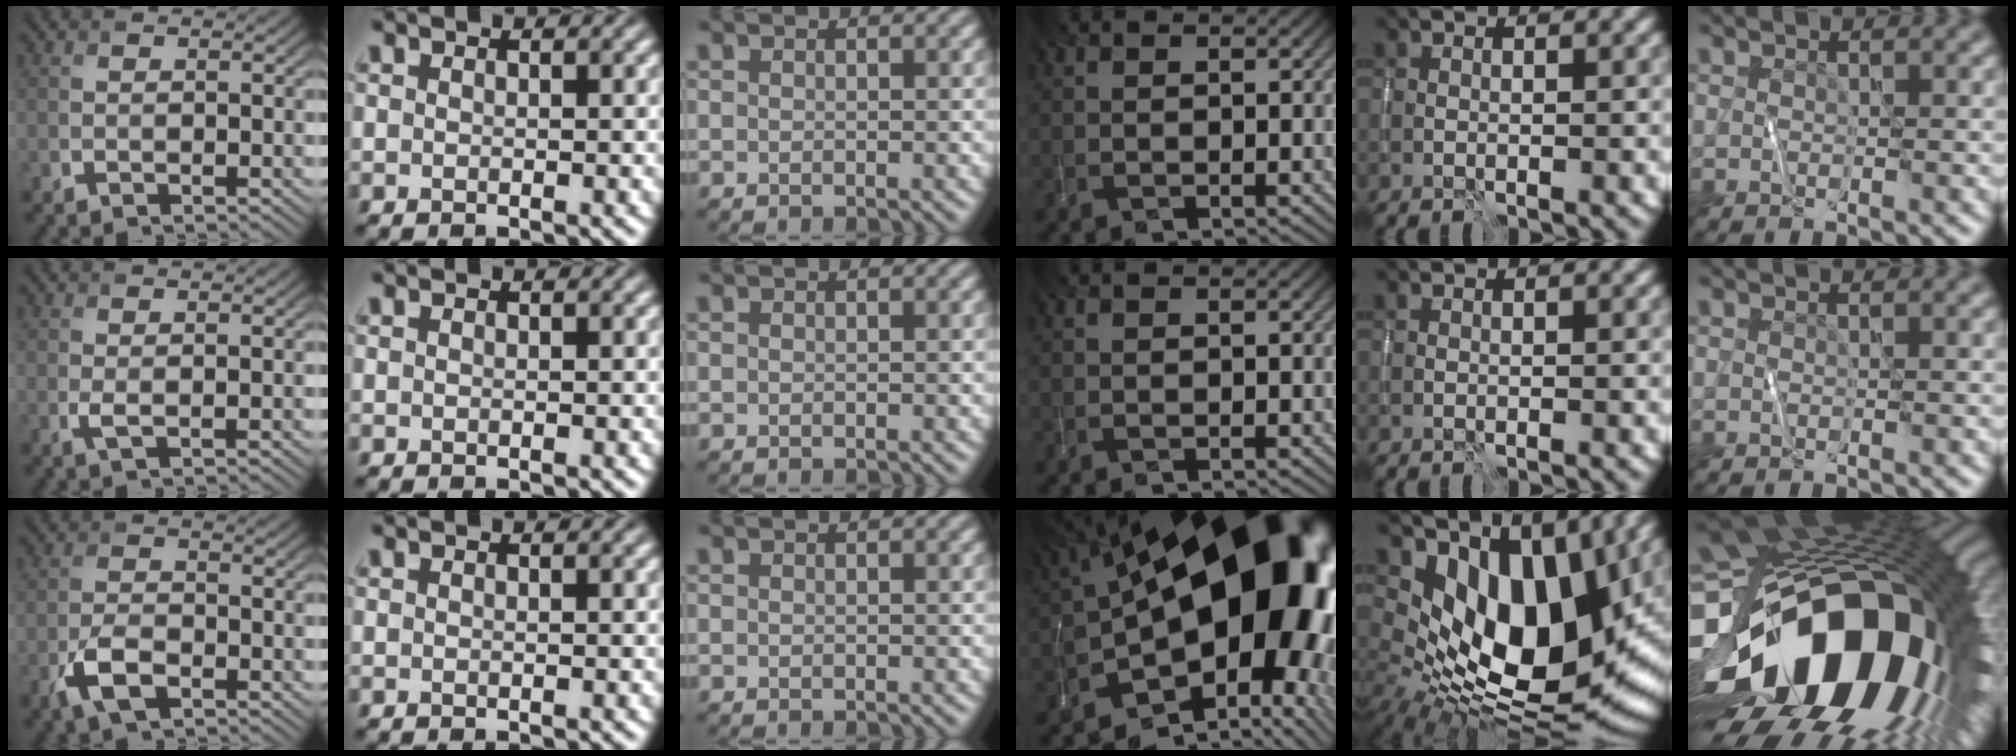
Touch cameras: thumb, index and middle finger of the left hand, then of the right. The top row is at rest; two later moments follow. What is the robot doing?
{"motion": "wipe", "object": "whiteboard"}